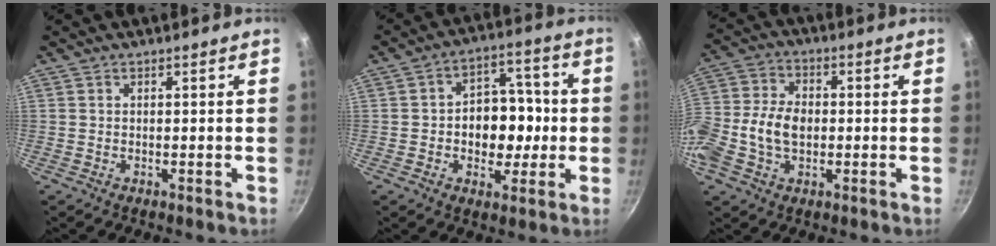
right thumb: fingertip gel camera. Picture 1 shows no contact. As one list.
[{"total": 12.0, "force": [-1.2, 8.9, 8.0], "torque": [-0.062, 0.021, -0.025]}, {"total": 12.2, "force": [-1.7, 8.4, 8.8], "torque": [-0.170, 0.026, -0.043]}]